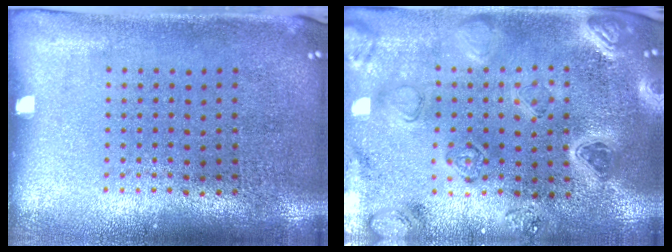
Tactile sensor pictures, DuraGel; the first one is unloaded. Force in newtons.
{"total": 2.2, "press": 2.2, "slide": 0.2}